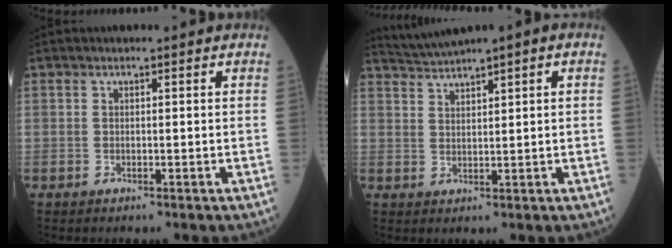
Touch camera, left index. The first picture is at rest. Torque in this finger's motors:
{"motor_torque": [1.07, -1.07, 0.19, 0.07]}